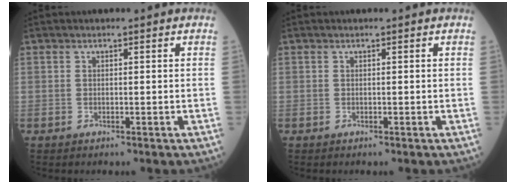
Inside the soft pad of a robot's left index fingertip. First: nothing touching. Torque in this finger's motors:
{"motor_torque": [0.00, 0.00, 0.00, 0.00]}